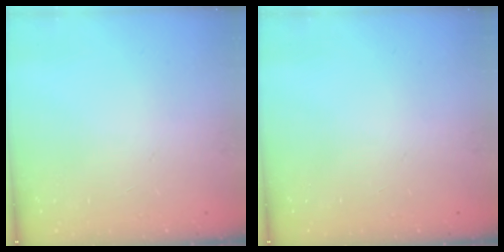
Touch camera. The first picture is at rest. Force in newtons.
{"total": 0.0}